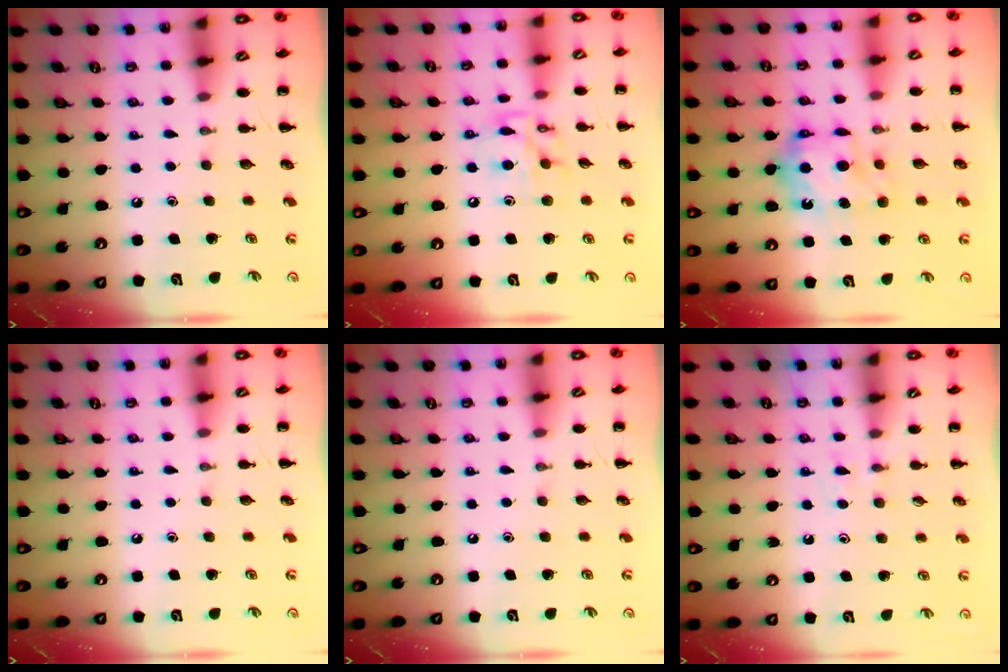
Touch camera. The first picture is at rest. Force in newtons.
{"total": 10.0, "press": 9.9, "slide": 1.1}
{"total": 9.6, "press": 9.6, "slide": 0.8}
{"total": 0.0}
{"total": 0.0}
{"total": 2.9, "press": 2.7, "slide": 1.2}